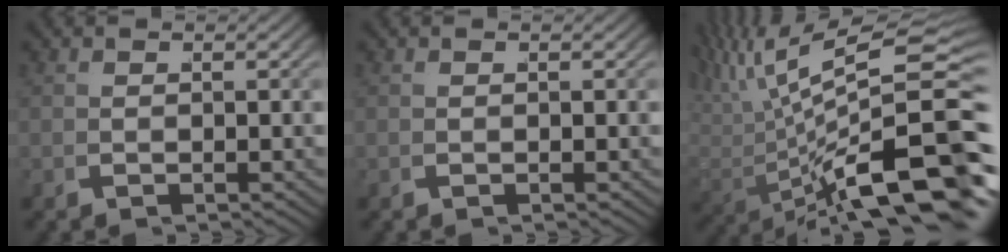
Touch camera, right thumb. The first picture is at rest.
{"total": 0.0}
{"total": 12.2, "force": [1.5, 5.1, 10.9], "torque": [-0.179, -0.019, 0.051]}